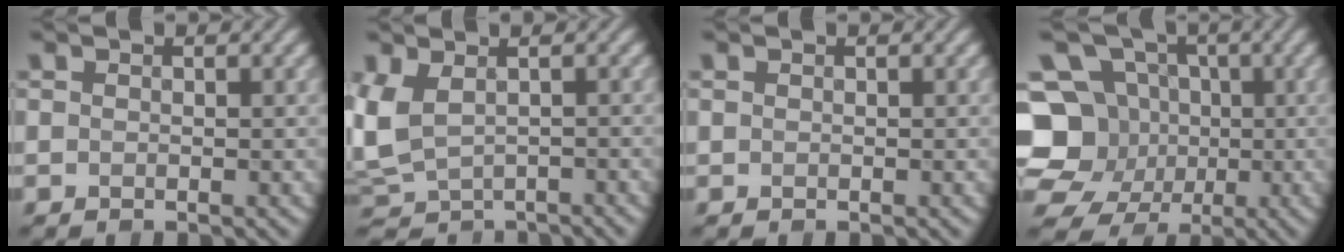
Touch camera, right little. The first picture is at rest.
{"total": 4.2, "force": [-0.5, 2.9, 2.9], "torque": [-0.080, -0.019, 0.007]}
{"total": 0.0}
{"total": 8.4, "force": [-0.9, 8.0, 2.5], "torque": [-0.055, 0.027, -0.044]}